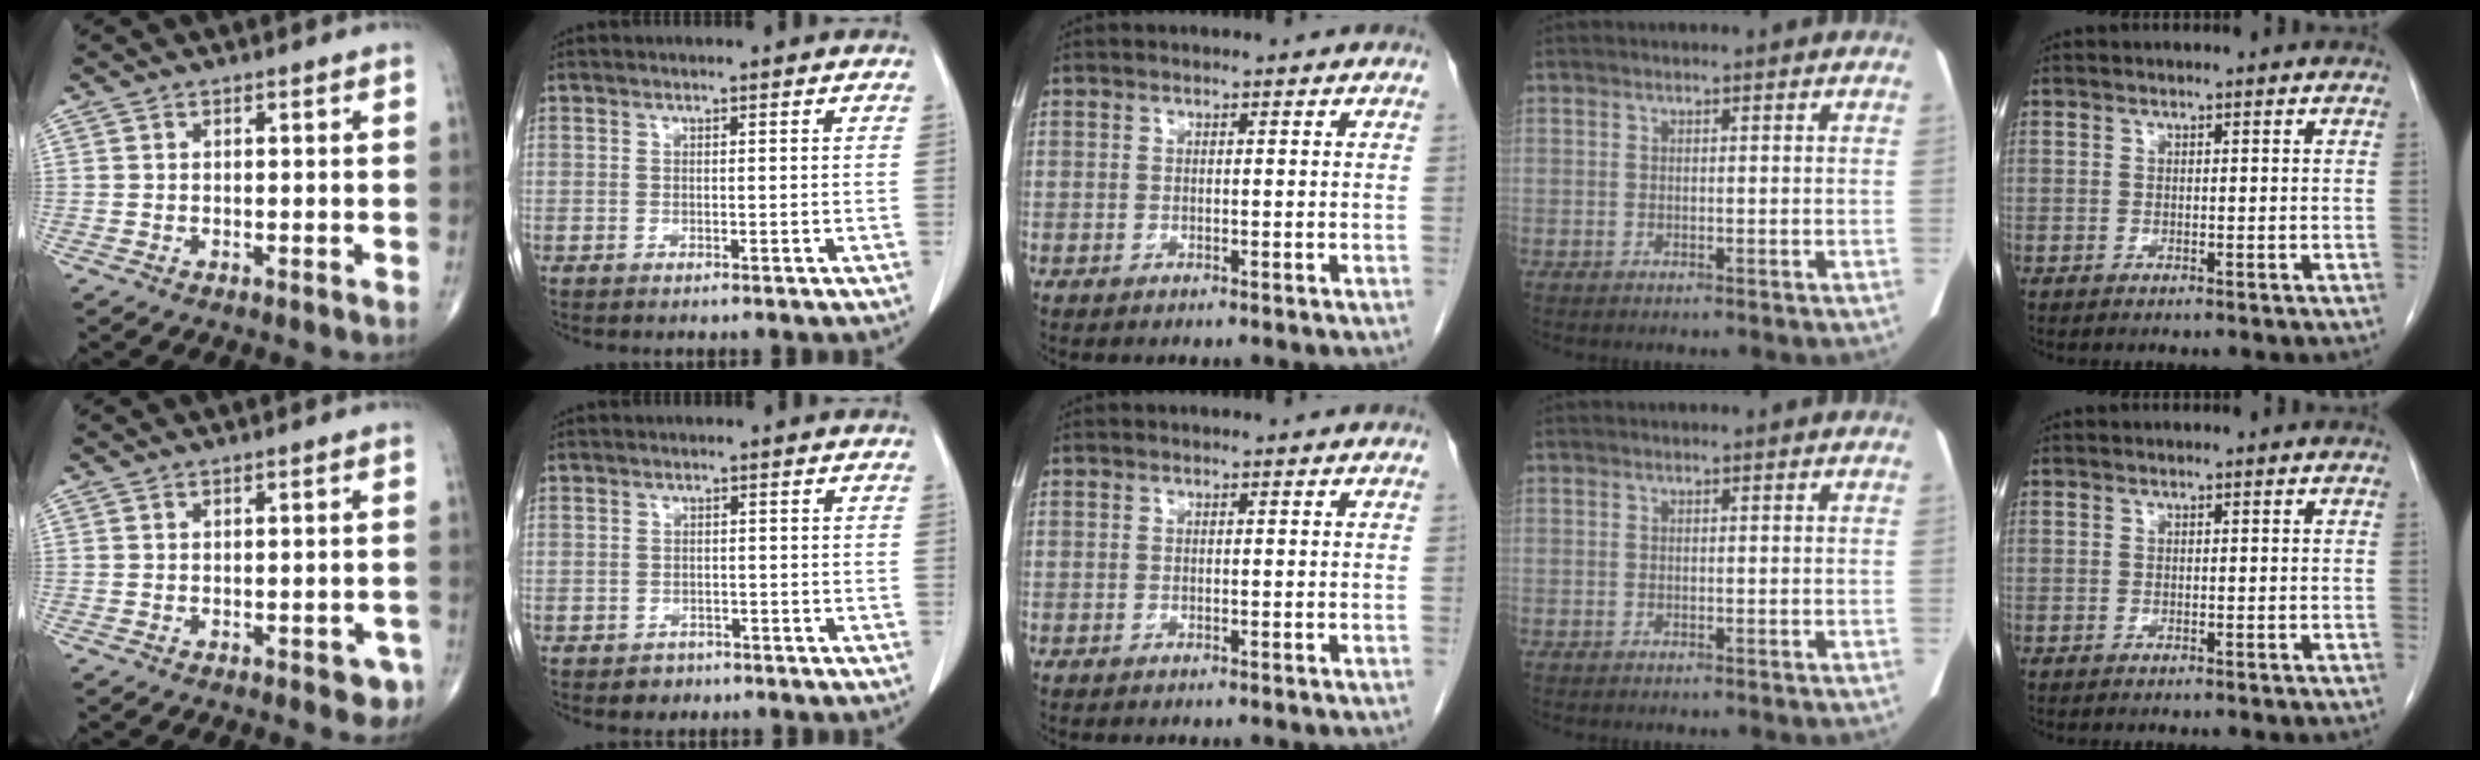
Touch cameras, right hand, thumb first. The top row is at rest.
{"thumb": {"total": 3.4, "force": [-1.7, 1.7, 2.4], "torque": [-0.010, 0.005, -0.017]}, "index": {"total": 2.2, "force": [-1.3, 1.8, 0.0], "torque": [-0.001, 0.007, -0.019]}}